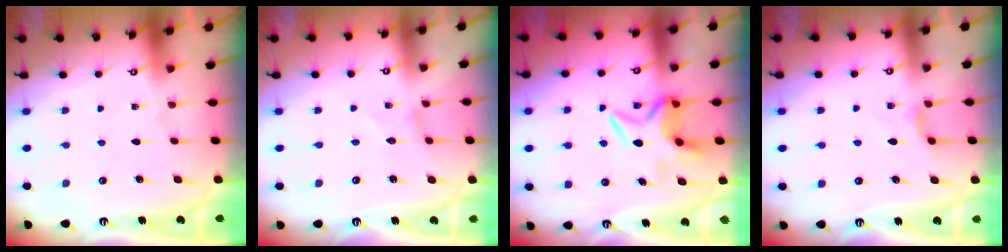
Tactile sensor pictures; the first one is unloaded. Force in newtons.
{"total": 0.0}
{"total": 9.6, "press": 9.6, "slide": 1.2}
{"total": 3.1, "press": 3.0, "slide": 0.6}